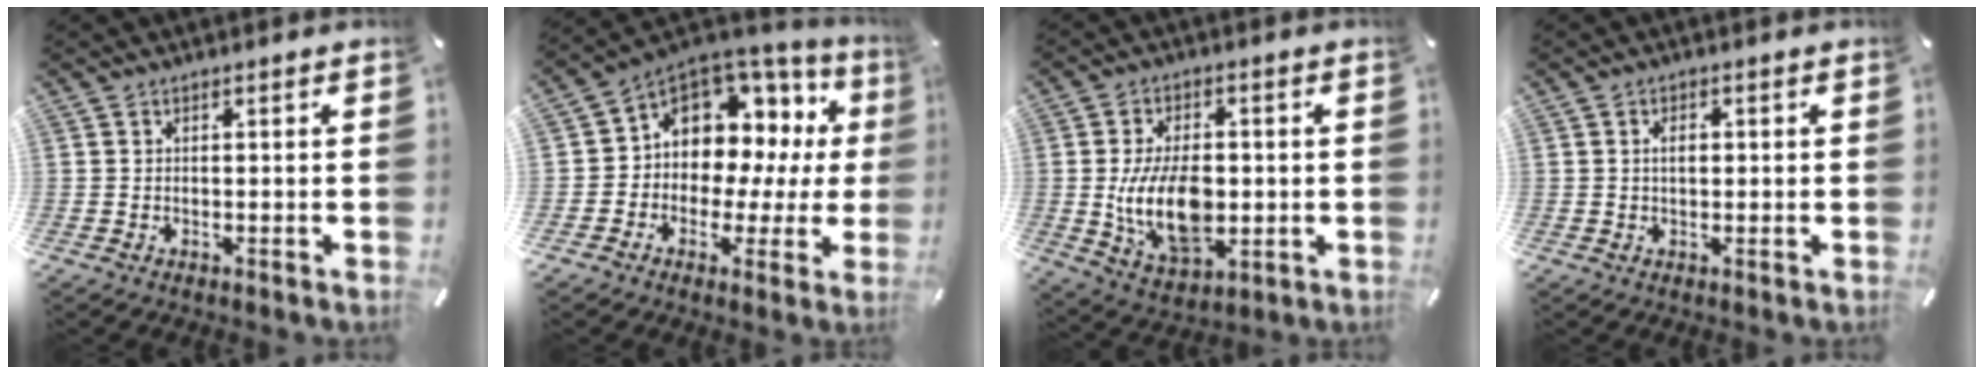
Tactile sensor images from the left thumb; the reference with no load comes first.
{"total": 8.0, "force": [2.8, 7.1, 2.1], "torque": [-0.041, -0.047, 0.054]}
{"total": 15.2, "force": [-1.1, 9.6, 11.8], "torque": [-0.223, -0.007, -0.016]}
{"total": 2.4, "force": [0.3, 1.4, 1.9], "torque": [-0.031, 0.003, 0.002]}